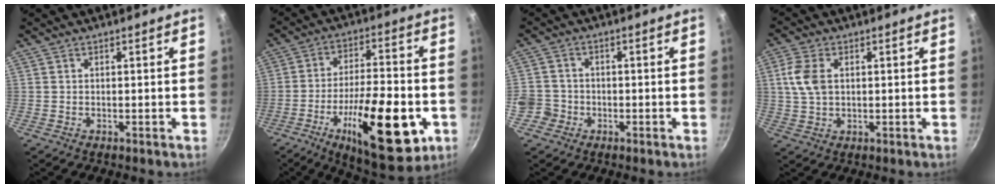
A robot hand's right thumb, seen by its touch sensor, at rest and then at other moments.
{"total": 23.0, "force": [-7.7, 8.6, 19.9], "torque": [-0.285, 0.018, -0.111]}
{"total": 5.8, "force": [-2.4, 5.1, 1.3], "torque": [-0.010, 0.030, -0.048]}
{"total": 6.7, "force": [1.3, 4.4, 4.9], "torque": [-0.095, 0.003, 0.023]}